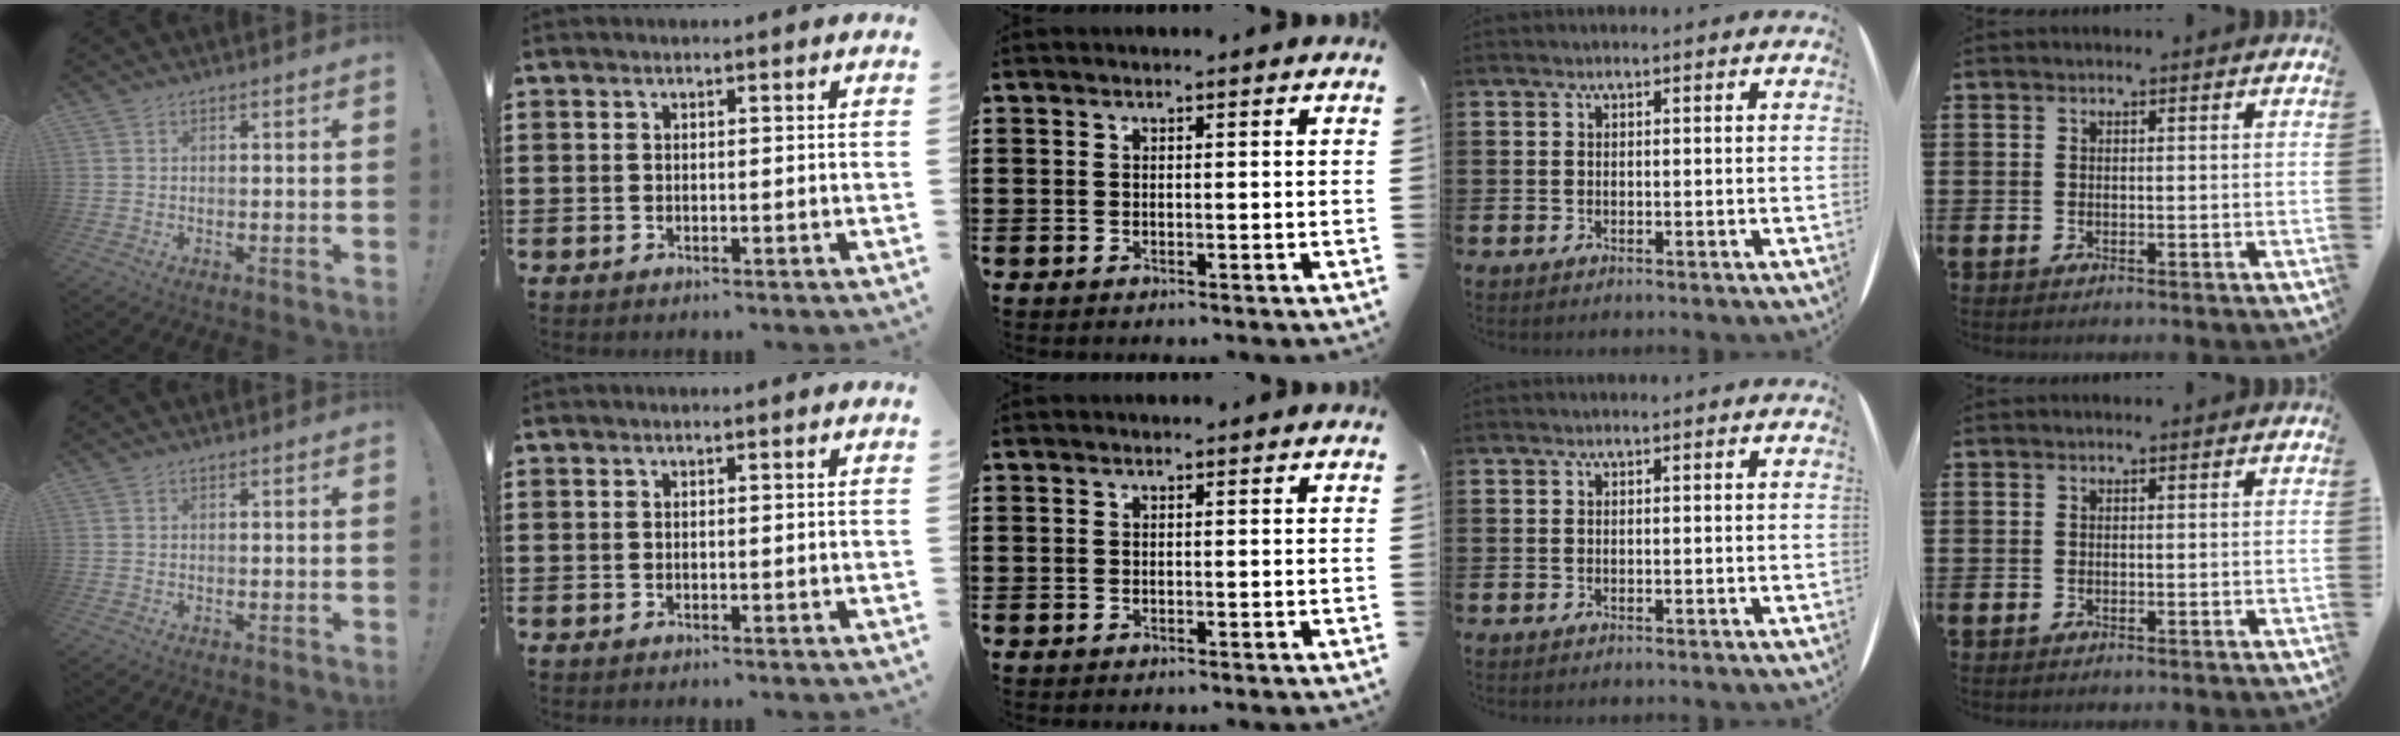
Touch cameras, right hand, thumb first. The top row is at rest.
{}